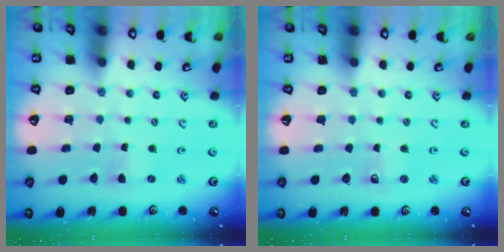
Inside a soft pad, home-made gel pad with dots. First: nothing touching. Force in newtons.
{"total": 1.2, "press": 1.2, "slide": 0.2}